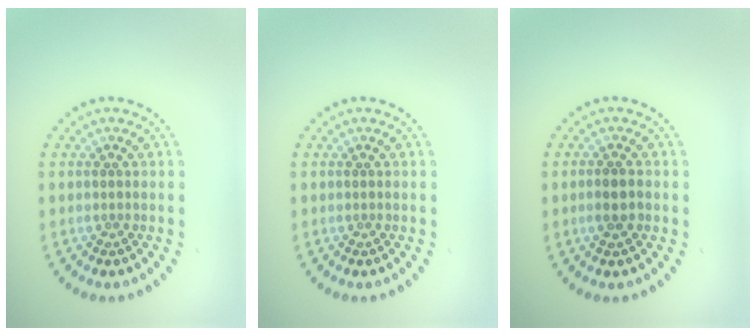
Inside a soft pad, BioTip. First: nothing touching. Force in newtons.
{"total": 0.0}
{"total": 1.8, "press": 1.7, "slide": 0.4}